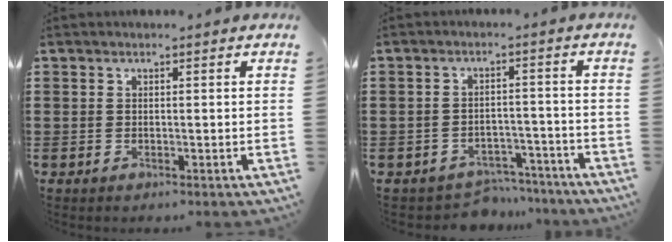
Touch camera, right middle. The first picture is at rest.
{"total": 4.2, "force": [-4.1, 1.0, 0.0], "torque": [-0.007, 0.005, -0.087]}